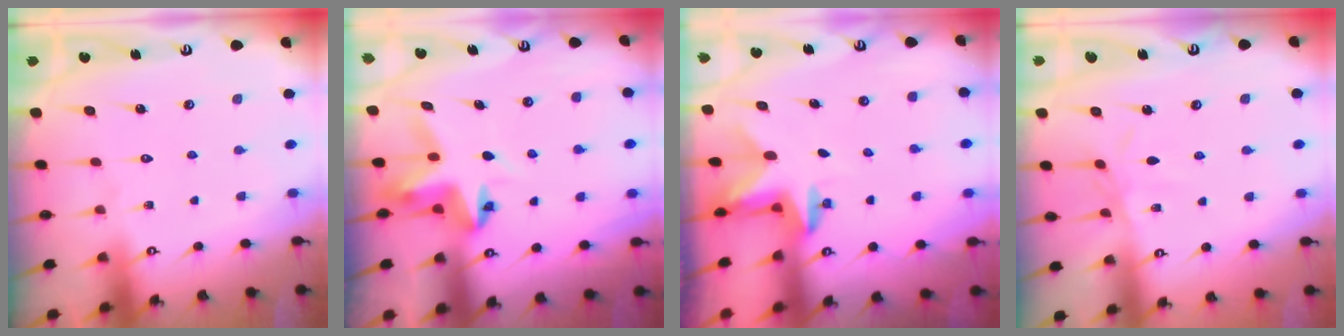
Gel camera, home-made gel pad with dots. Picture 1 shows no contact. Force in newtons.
{"total": 5.5, "press": 5.5, "slide": 0.3}
{"total": 2.4, "press": 2.4, "slide": 0.3}
{"total": 3.0, "press": 3.0, "slide": 0.1}